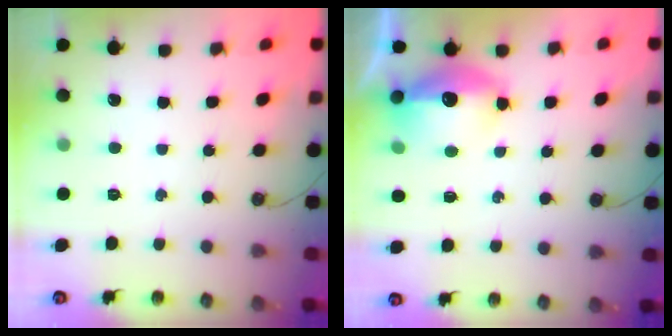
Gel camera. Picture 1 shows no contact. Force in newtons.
{"total": 13.1, "press": 13.1, "slide": 1.4}